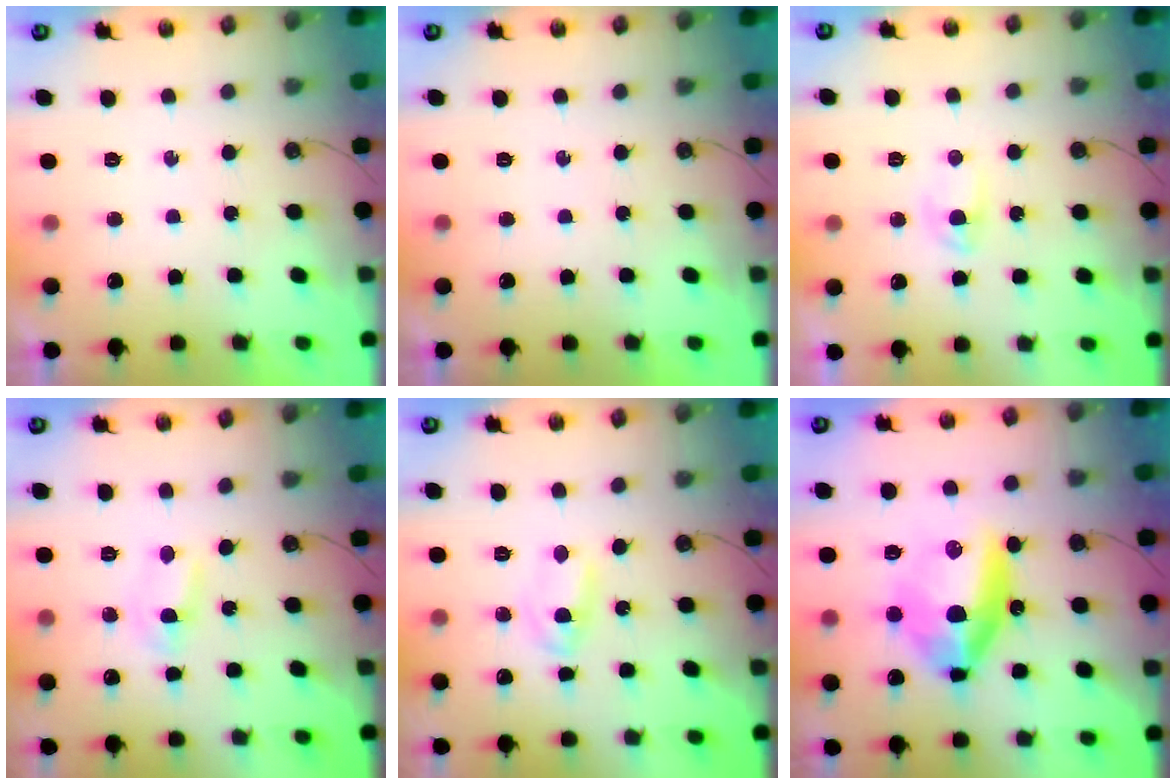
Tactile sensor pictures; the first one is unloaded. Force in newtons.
{"total": 0.0}
{"total": 2.7, "press": 2.6, "slide": 0.4}
{"total": 1.4, "press": 1.4, "slide": 0.2}
{"total": 2.9, "press": 2.9, "slide": 0.2}
{"total": 12.6, "press": 12.4, "slide": 2.4}